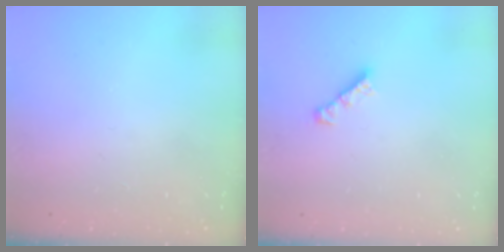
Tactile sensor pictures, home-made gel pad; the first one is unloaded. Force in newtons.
{"total": 3.0, "press": 3.0, "slide": 0.3}